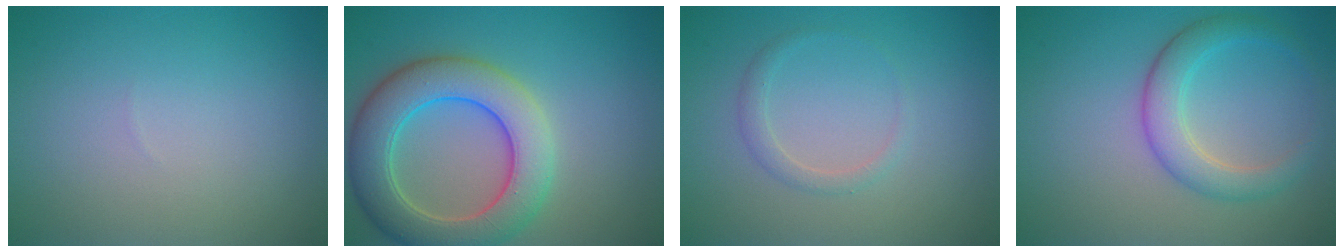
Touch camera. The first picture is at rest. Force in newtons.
{"total": 7.9, "press": 7.9, "slide": 0.2}
{"total": 1.3, "press": 1.3, "slide": 0.1}
{"total": 3.7, "press": 3.7, "slide": 0.2}